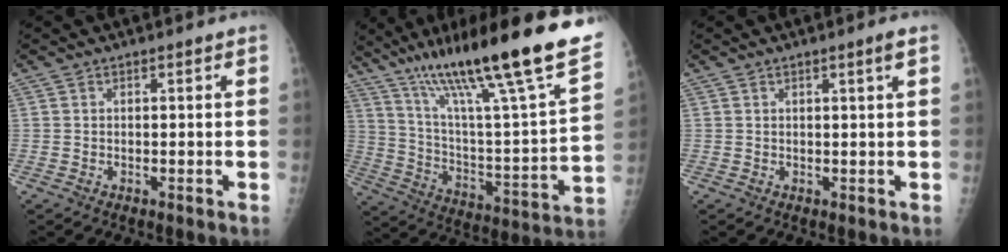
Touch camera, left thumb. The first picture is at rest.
{"total": 30.1, "force": [20.8, 3.3, 21.6], "torque": [-0.333, -0.064, 0.335]}
{"total": 1.6, "force": [0.8, -0.3, 1.4], "torque": [-0.024, -0.005, 0.015]}